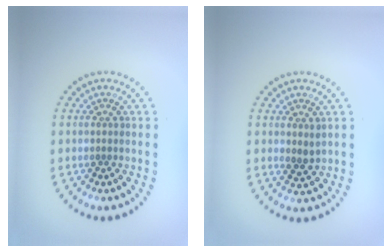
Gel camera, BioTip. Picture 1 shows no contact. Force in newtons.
{"total": 1.2, "press": 1.1, "slide": 0.6}